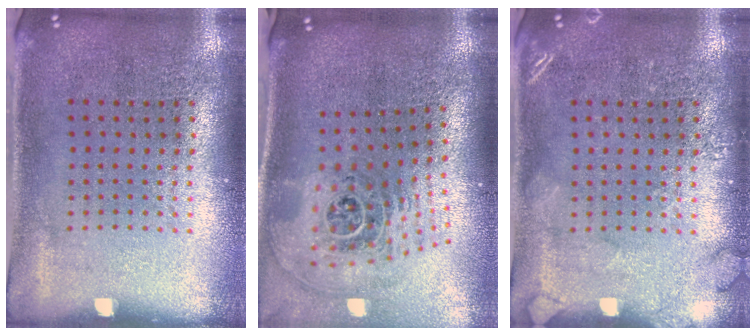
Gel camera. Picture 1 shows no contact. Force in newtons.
{"total": 2.5, "press": 1.7, "slide": 1.8}
{"total": 1.8, "press": 1.8, "slide": 0.3}